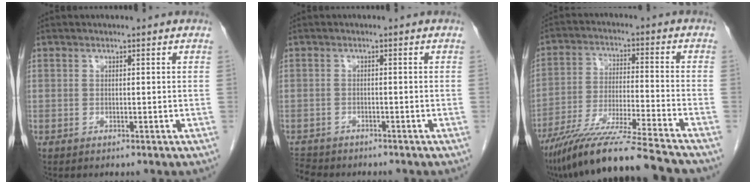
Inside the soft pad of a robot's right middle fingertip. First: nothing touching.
{"total": 4.7, "force": [-4.4, 1.4, 1.0], "torque": [-0.024, -0.011, -0.073]}
{"total": 16.8, "force": [-14.1, -0.7, 9.1], "torque": [-0.176, -0.040, -0.243]}